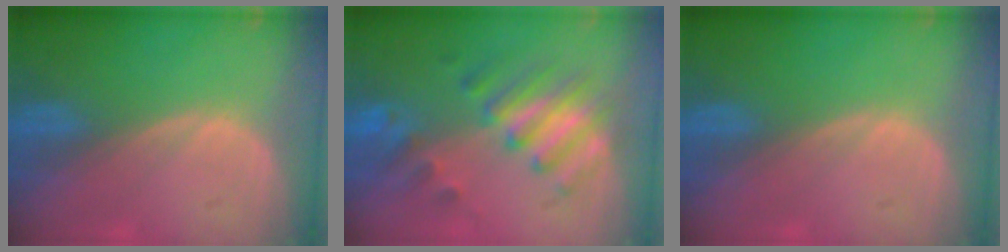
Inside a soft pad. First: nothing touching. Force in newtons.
{"total": 7.6, "press": 7.4, "slide": 1.6}
{"total": 0.0}